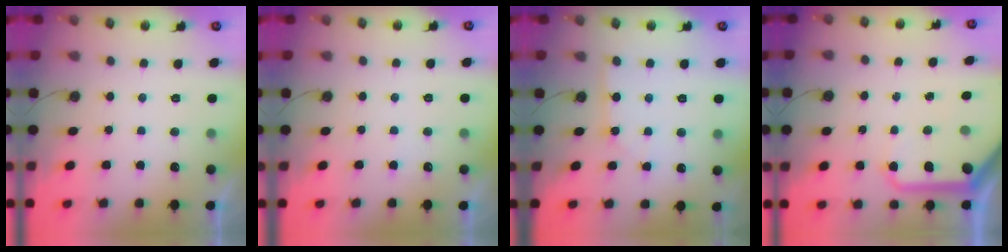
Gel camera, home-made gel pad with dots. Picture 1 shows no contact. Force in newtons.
{"total": 2.9, "press": 2.9, "slide": 0.5}
{"total": 2.3, "press": 2.3, "slide": 0.2}
{"total": 14.8, "press": 14.7, "slide": 1.6}